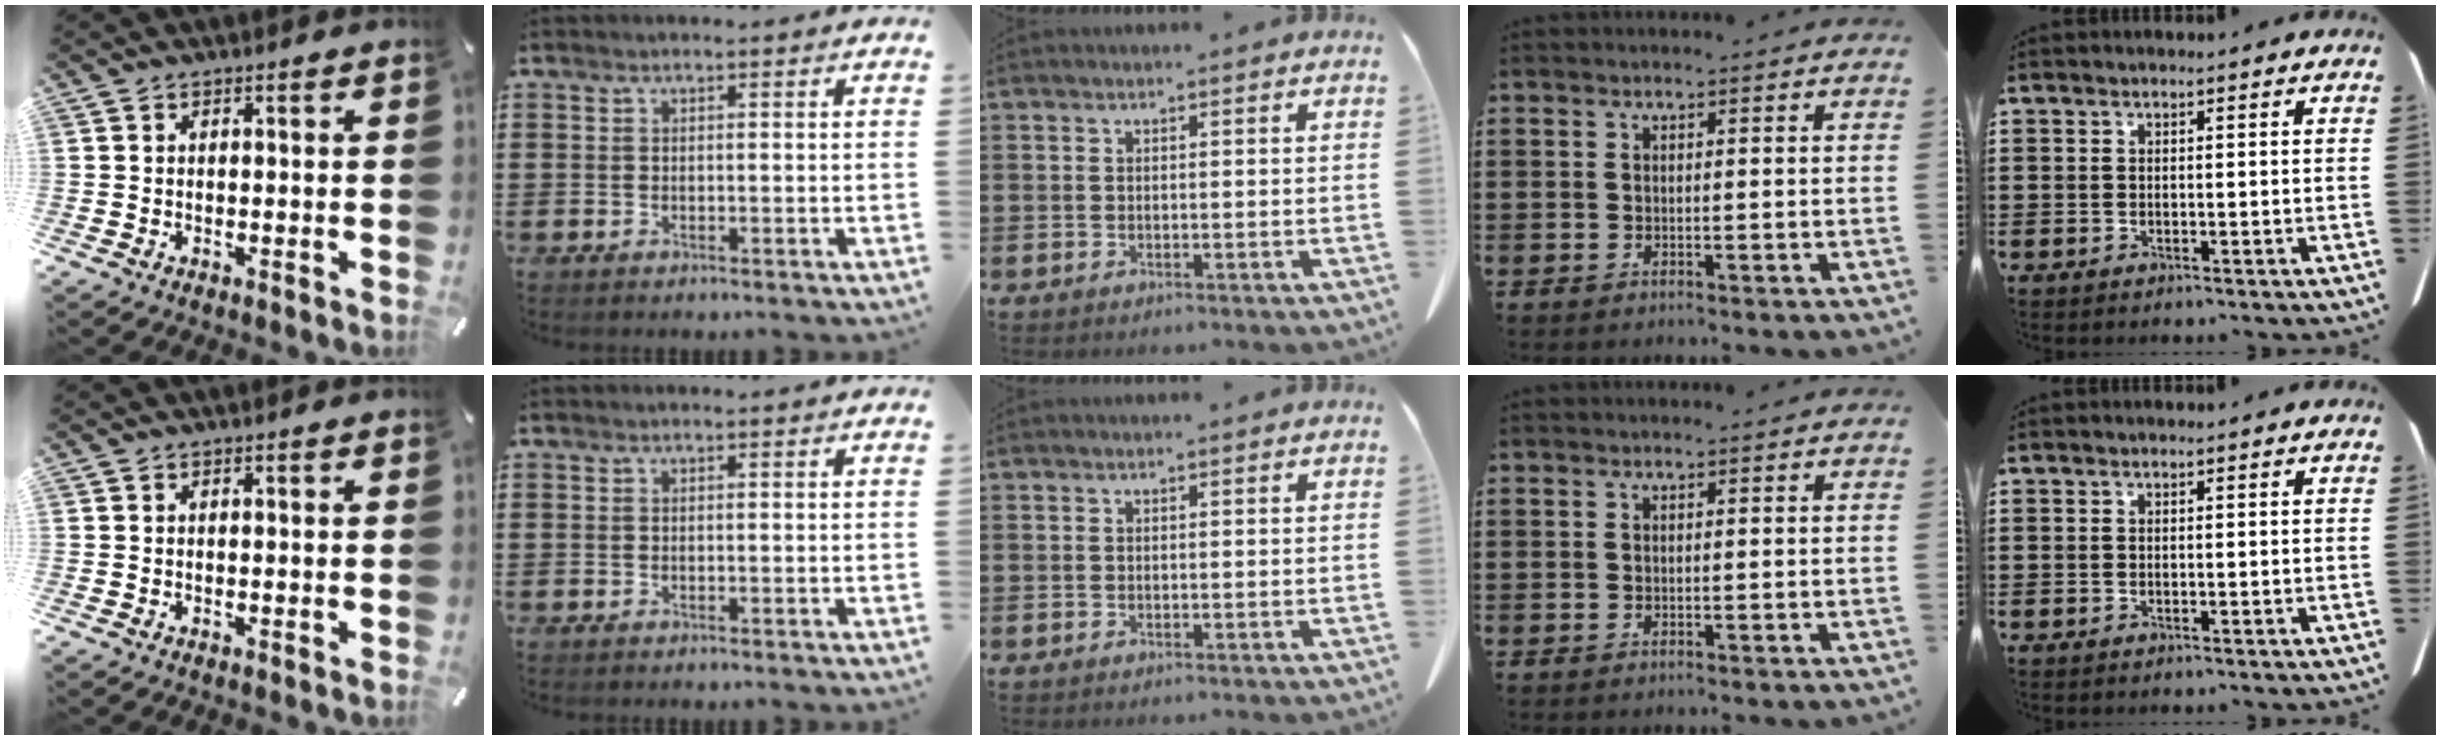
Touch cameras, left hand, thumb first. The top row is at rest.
{}